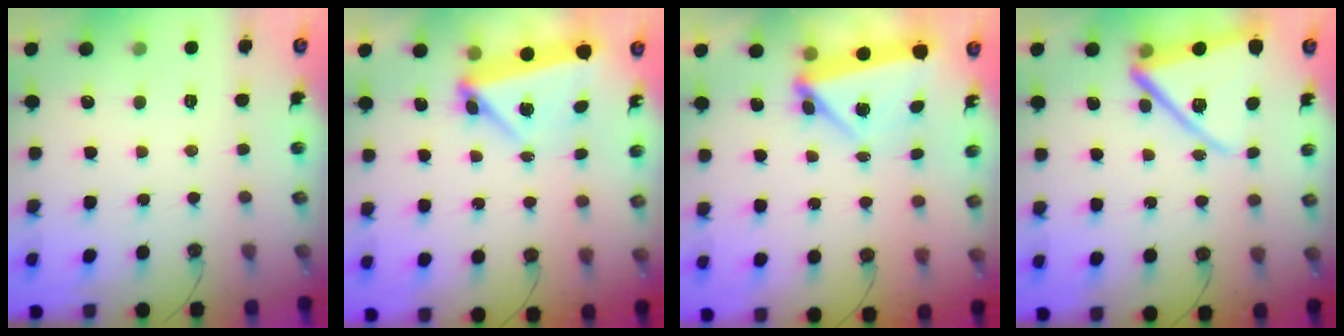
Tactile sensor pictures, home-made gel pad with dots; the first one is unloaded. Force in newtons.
{"total": 6.1, "press": 5.7, "slide": 2.1}
{"total": 5.6, "press": 5.4, "slide": 1.1}
{"total": 14.8, "press": 14.7, "slide": 1.9}